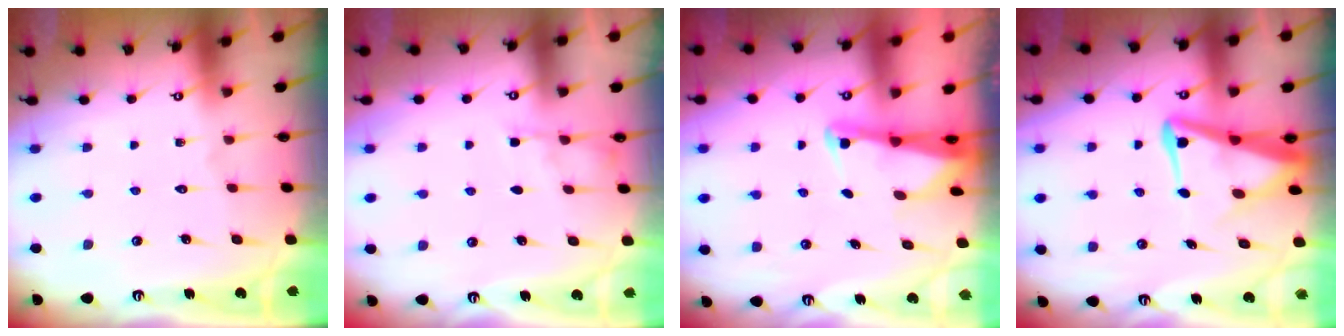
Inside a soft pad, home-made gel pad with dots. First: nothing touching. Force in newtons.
{"total": 2.2, "press": 2.2, "slide": 0.3}
{"total": 2.6, "press": 2.6, "slide": 0.3}
{"total": 7.8, "press": 7.8, "slide": 1.0}